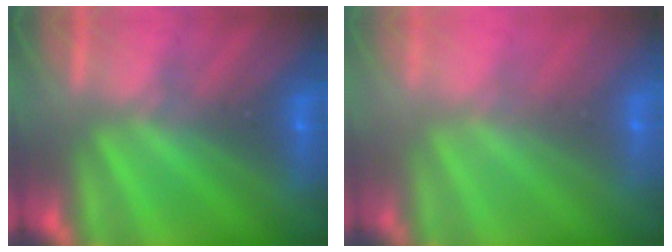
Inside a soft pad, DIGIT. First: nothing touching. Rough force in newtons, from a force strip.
{"total": 7.8}